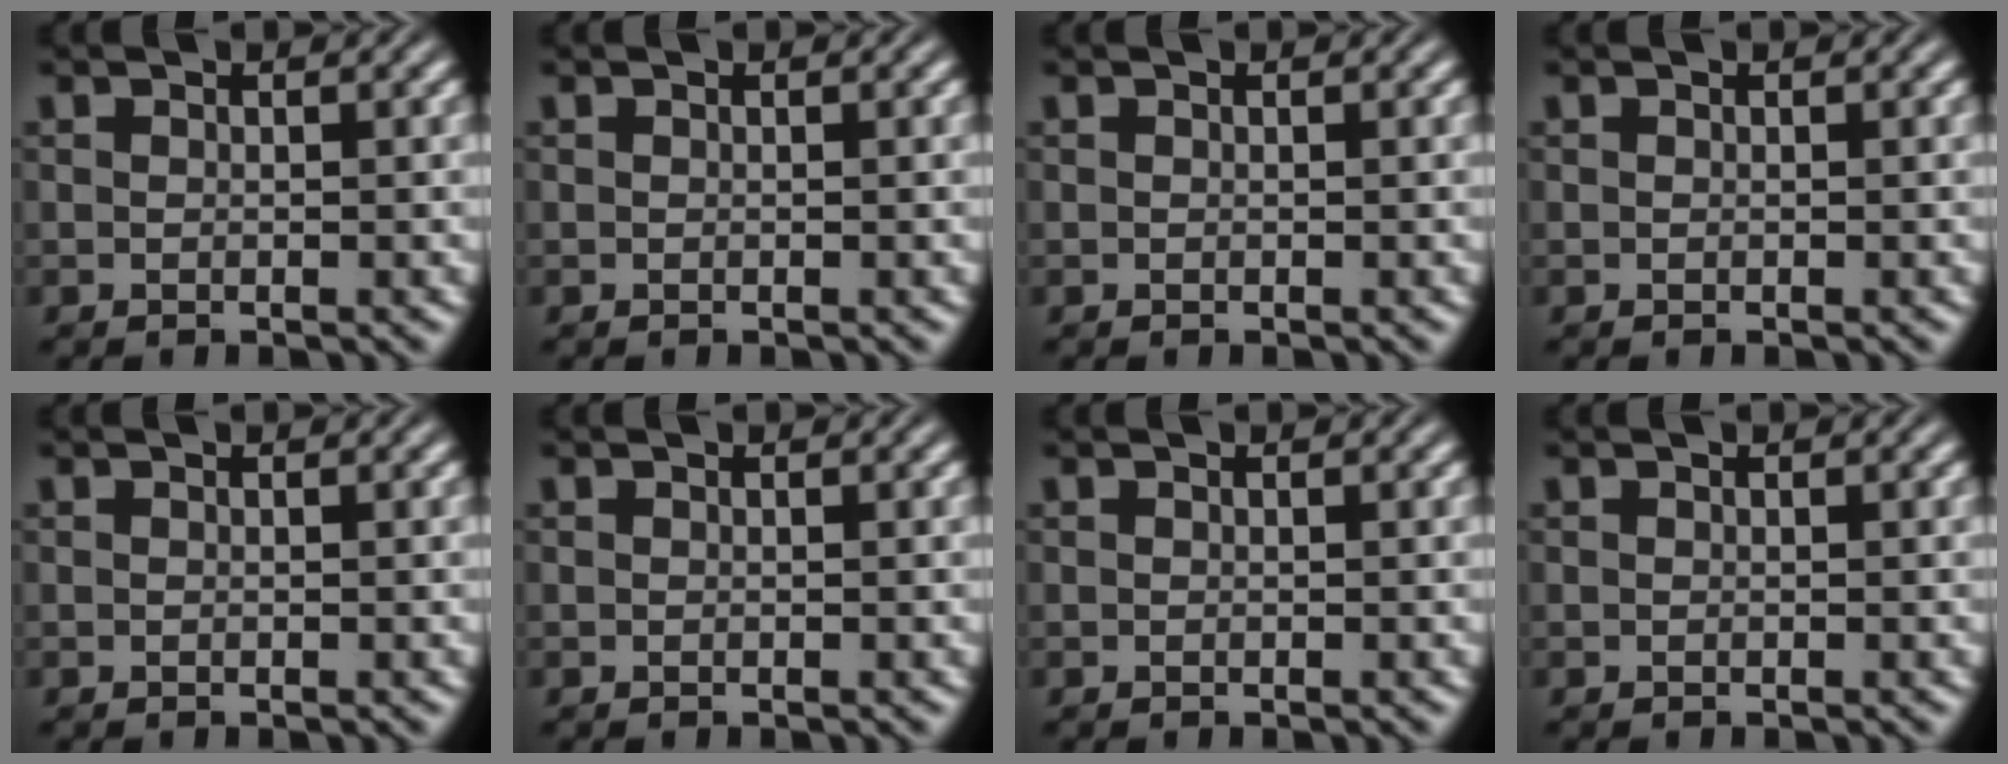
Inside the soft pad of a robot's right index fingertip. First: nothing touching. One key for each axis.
{"total": 0.0}
{"total": 0.0}
{"total": 0.0}
{"total": 0.0}
{"total": 0.0}
{"total": 0.0}
{"total": 0.0}